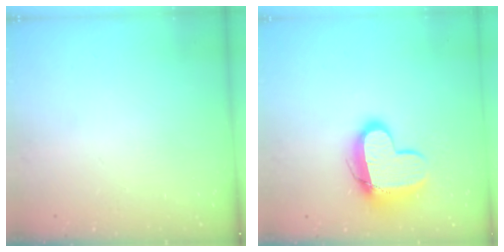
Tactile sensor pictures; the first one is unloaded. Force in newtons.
{"total": 13.1, "press": 13.0, "slide": 1.1}